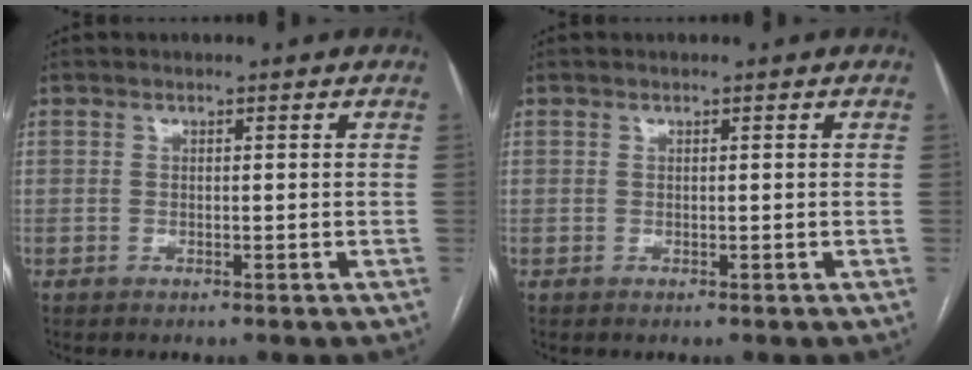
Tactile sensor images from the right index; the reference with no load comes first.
{"total": 0.0}